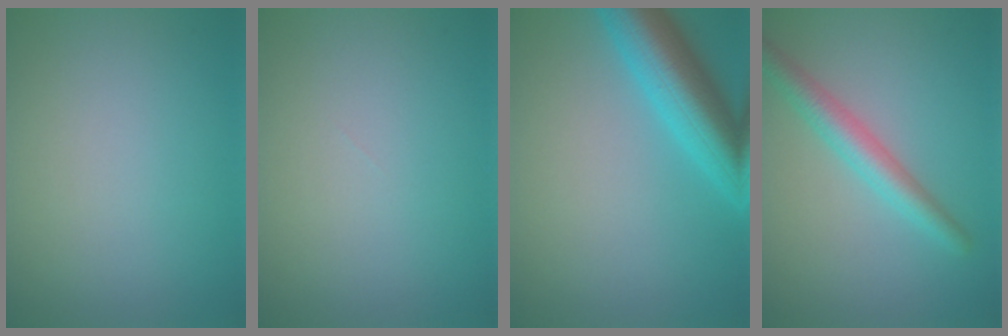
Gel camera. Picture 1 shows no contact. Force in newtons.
{"total": 0.0}
{"total": 7.7, "press": 7.7, "slide": 0.4}
{"total": 3.5, "press": 3.5, "slide": 0.2}